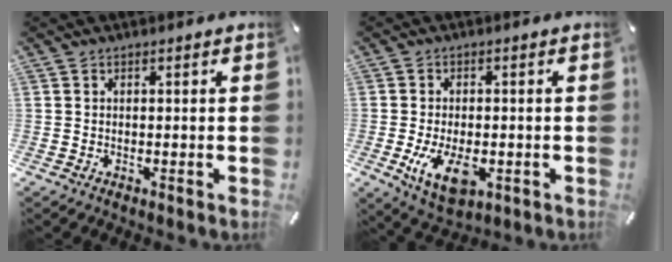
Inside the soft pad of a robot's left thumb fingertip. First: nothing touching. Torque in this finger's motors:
{"motor_torque": [-0.03, 1.40, 0.47, -0.17, 0.20]}